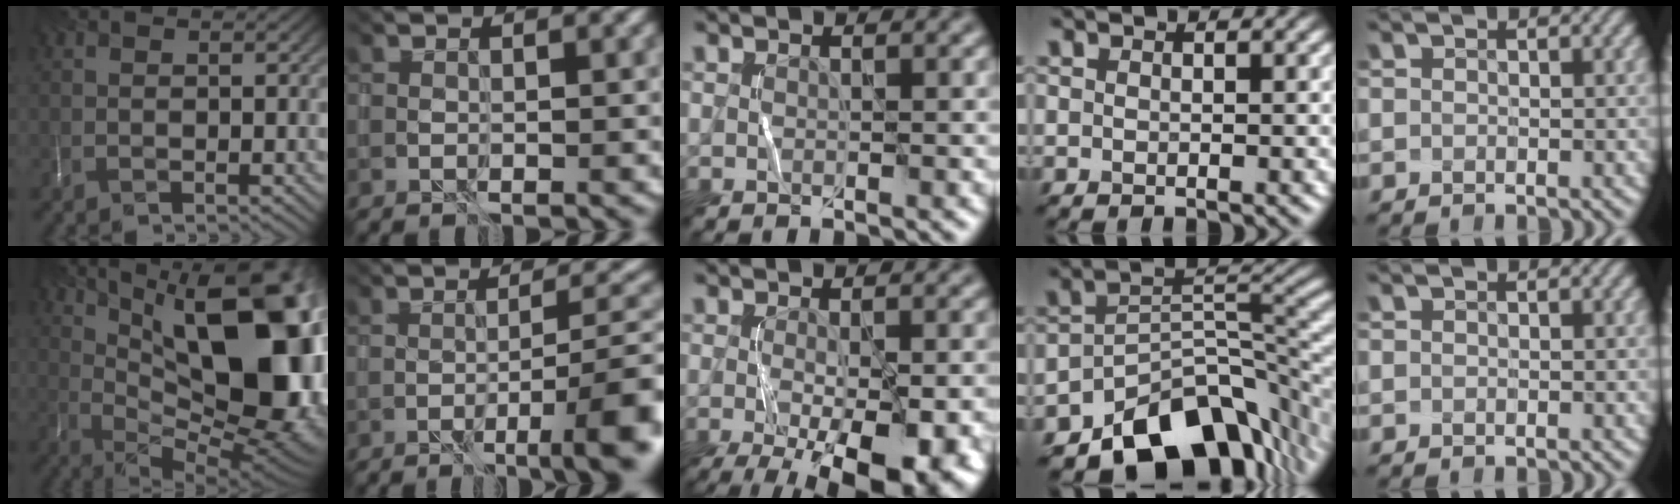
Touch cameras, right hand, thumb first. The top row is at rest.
{"thumb": {"total": 20.6, "force": [6.7, 9.7, 16.9], "torque": [-0.227, 0.025, 0.104]}, "index": {"total": 6.6, "force": [-4.1, 0.0, 5.1], "torque": [-0.073, 0.003, -0.040]}, "middle": {"total": 11.7, "force": [-4.4, 4.3, 10.0], "torque": [-0.160, -0.033, -0.052]}, "ring": {"total": 12.0, "force": [-7.9, 6.2, 6.6], "torque": [-0.088, 0.003, -0.145]}}